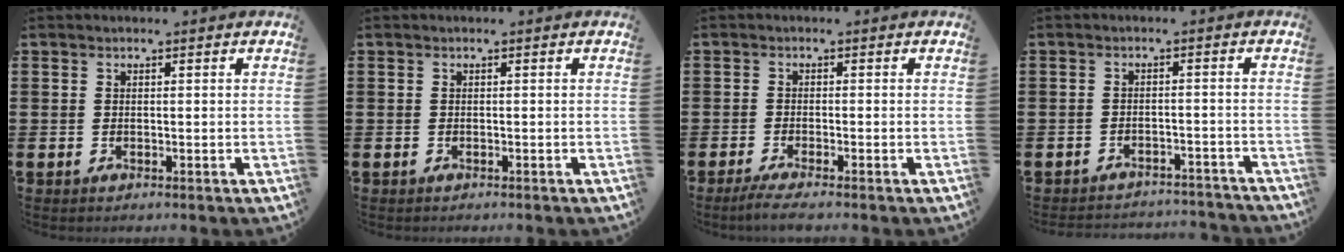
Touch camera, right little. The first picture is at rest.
{"total": 0.0}
{"total": 1.6, "force": [-0.9, 0.0, 1.3], "torque": [-0.019, -0.001, -0.016]}
{"total": 1.9, "force": [-1.9, 0.0, 0.0], "torque": [-0.006, 0.003, -0.043]}